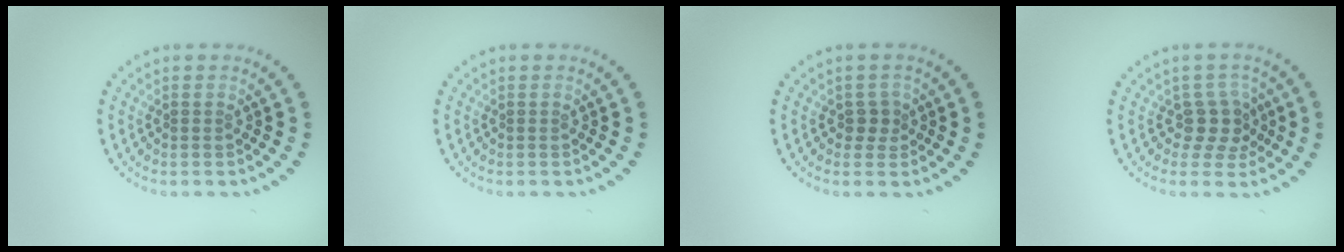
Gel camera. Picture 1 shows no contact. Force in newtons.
{"total": 0.0}
{"total": 1.3, "press": 1.1, "slide": 0.8}
{"total": 2.6, "press": 2.1, "slide": 1.6}